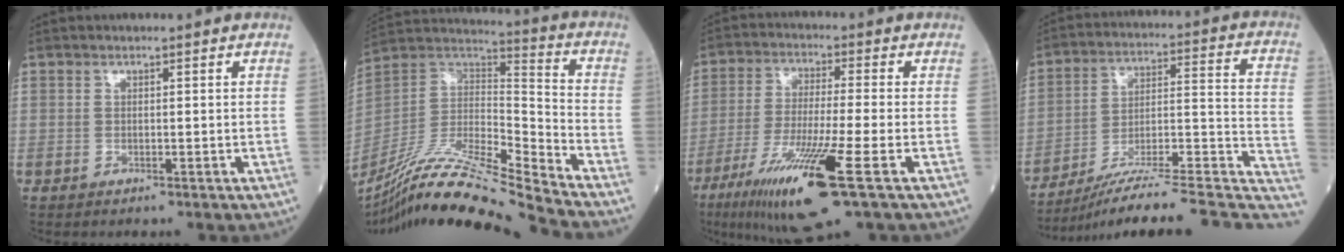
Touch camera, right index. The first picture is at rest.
{"total": 21.1, "force": [-18.5, -1.3, 10.0], "torque": [-0.212, -0.002, -0.344]}
{"total": 15.7, "force": [-7.6, -0.1, 13.7], "torque": [-0.275, -0.043, -0.139]}
{"total": 23.9, "force": [-19.7, 1.3, 13.4], "torque": [-0.134, 0.021, -0.290]}